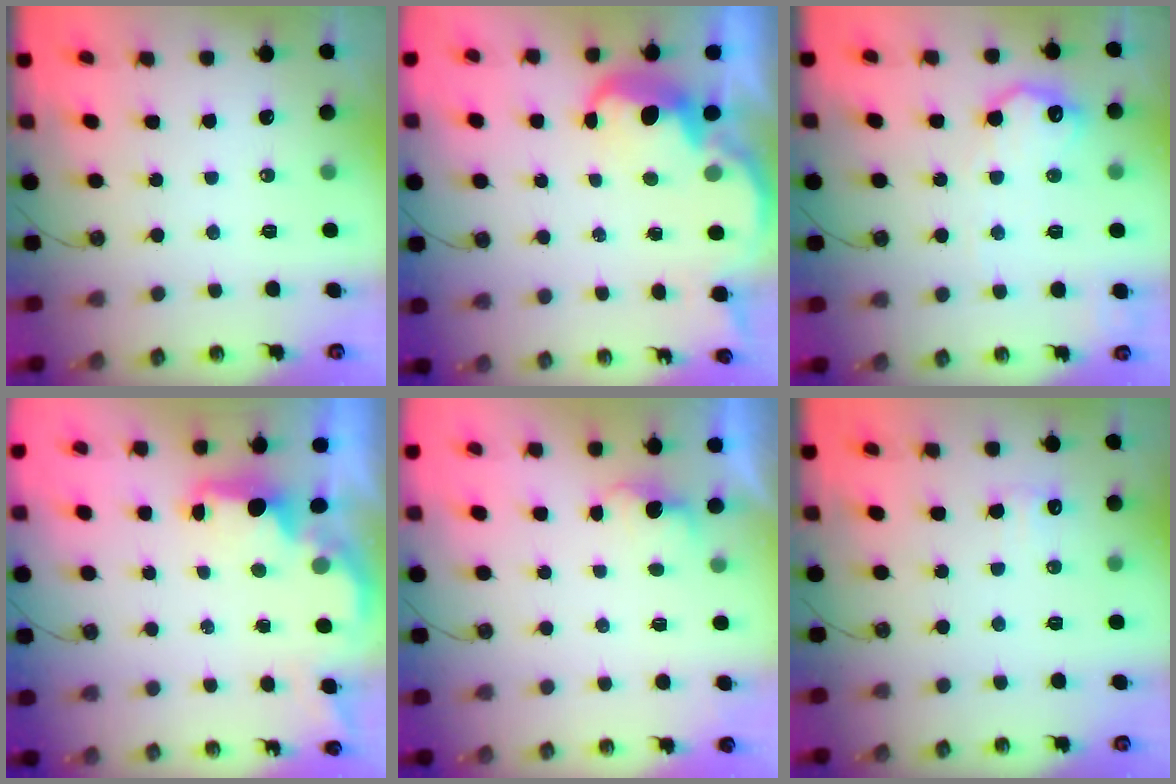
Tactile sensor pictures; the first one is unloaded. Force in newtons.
{"total": 5.0, "press": 5.0, "slide": 0.7}
{"total": 12.2, "press": 12.2, "slide": 0.4}
{"total": 1.9, "press": 1.8, "slide": 0.7}
{"total": 1.5, "press": 1.3, "slide": 0.8}
{"total": 6.7, "press": 6.6, "slide": 1.2}